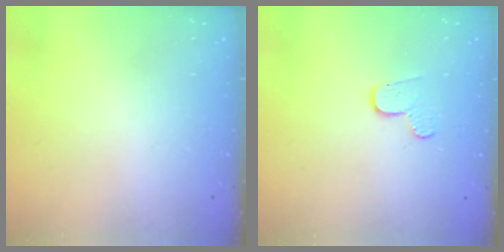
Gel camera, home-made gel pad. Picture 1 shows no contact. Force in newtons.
{"total": 4.3, "press": 4.3, "slide": 0.4}